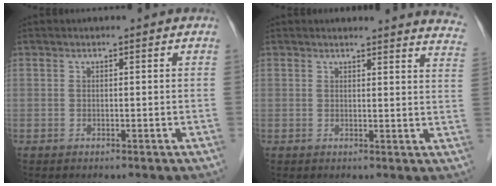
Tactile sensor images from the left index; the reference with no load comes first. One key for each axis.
{"total": 11.5, "fx": 11.3, "fy": 0.9, "fz": 1.9, "tx": 0.010, "ty": -0.073, "tz": 0.084}